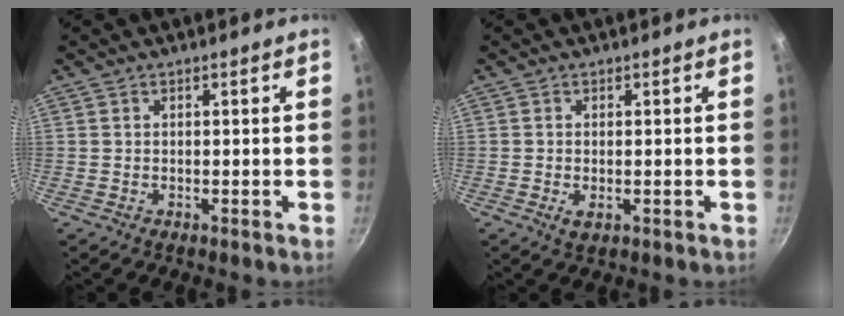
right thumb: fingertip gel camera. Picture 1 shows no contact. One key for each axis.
{"total": 2.1, "fx": -0.5, "fy": 1.0, "fz": 1.8, "tx": -0.033, "ty": -0.006, "tz": -0.007}